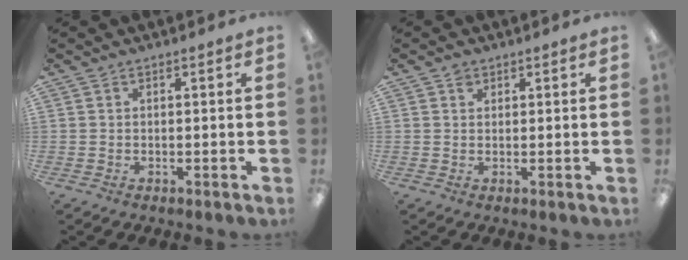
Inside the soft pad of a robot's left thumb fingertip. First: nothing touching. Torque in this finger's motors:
{"motor_torque": [0.27, -0.10, 0.21, 0.18, 0.00]}